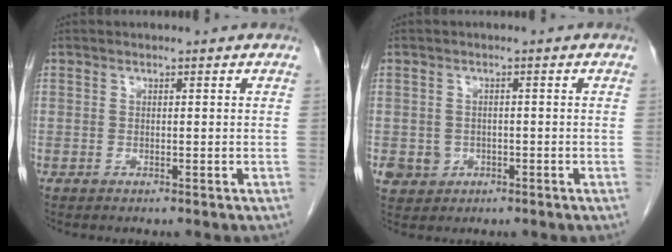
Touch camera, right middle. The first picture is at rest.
{"total": 3.8, "force": [-1.2, 3.5, 0.6], "torque": [-0.009, 0.006, -0.014]}